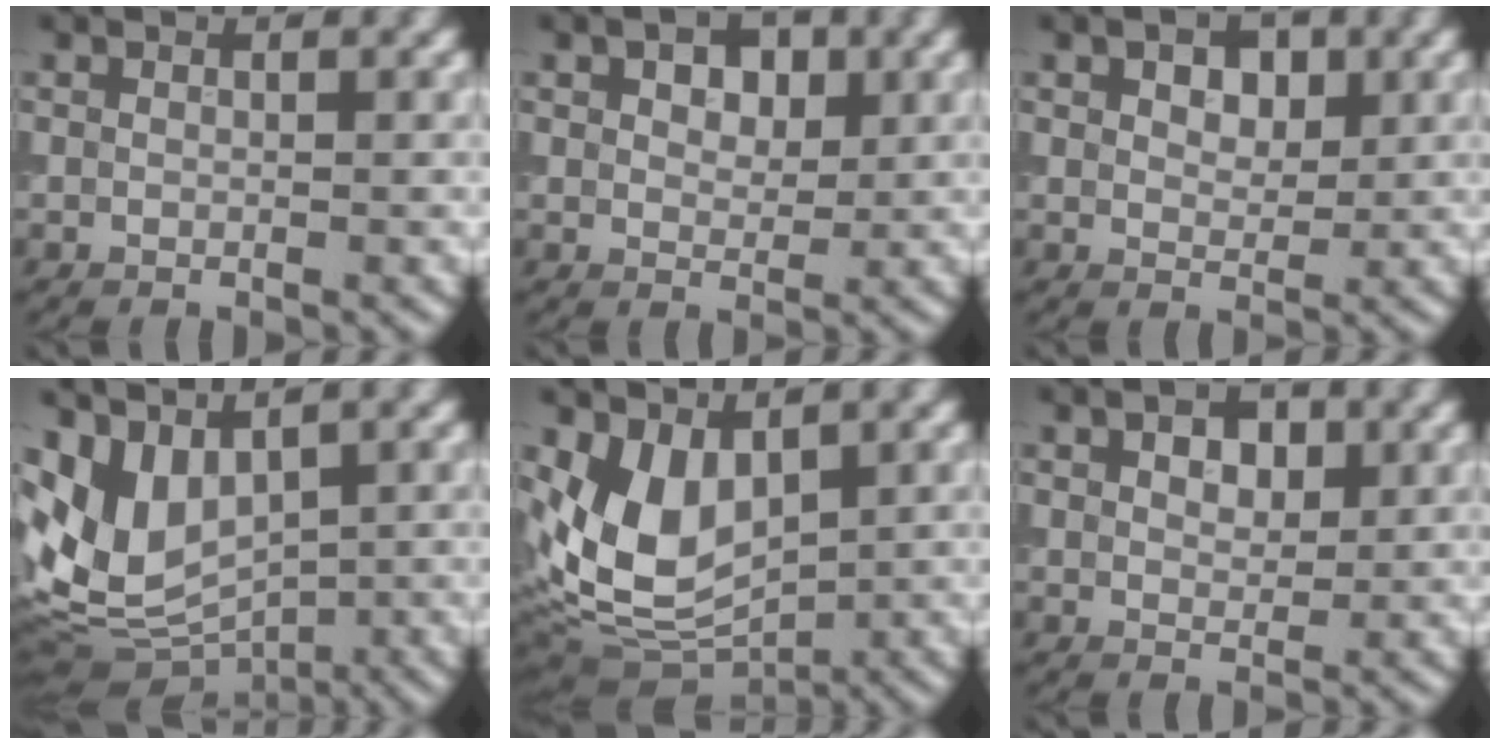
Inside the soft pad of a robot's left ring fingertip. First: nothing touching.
{"total": 4.1, "force": [1.9, 2.4, 2.8], "torque": [-0.037, 0.010, 0.018]}
{"total": 3.6, "force": [1.6, 2.1, 2.4], "torque": [-0.032, 0.007, 0.019]}
{"total": 6.7, "force": [0.6, 4.3, 5.0], "torque": [-0.096, -0.009, 0.012]}
{"total": 7.0, "force": [1.0, 4.6, 5.2], "torque": [-0.108, -0.019, 0.023]}
{"total": 3.3, "force": [1.5, 1.9, 2.2], "torque": [-0.032, 0.007, 0.018]}